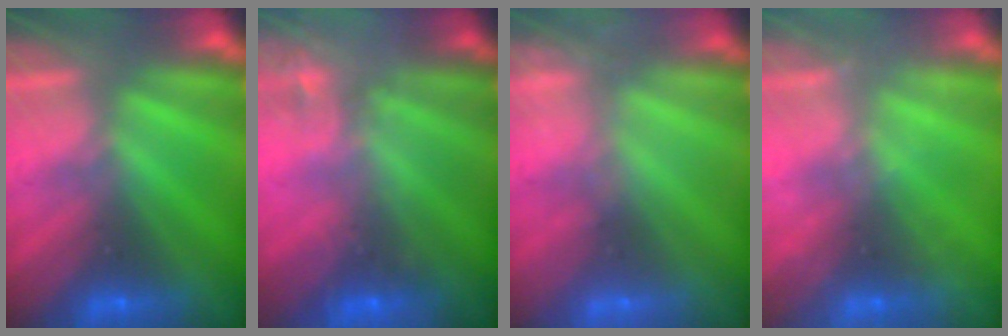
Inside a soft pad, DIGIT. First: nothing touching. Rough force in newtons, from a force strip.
{"total": 2.1}
{"total": 2.5}
{"total": 2.2}